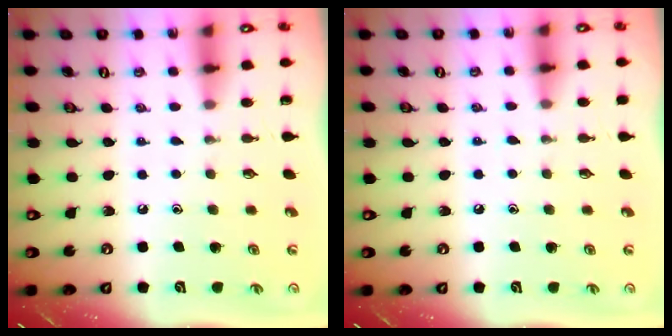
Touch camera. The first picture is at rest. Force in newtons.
{"total": 3.8, "press": 3.7, "slide": 0.6}